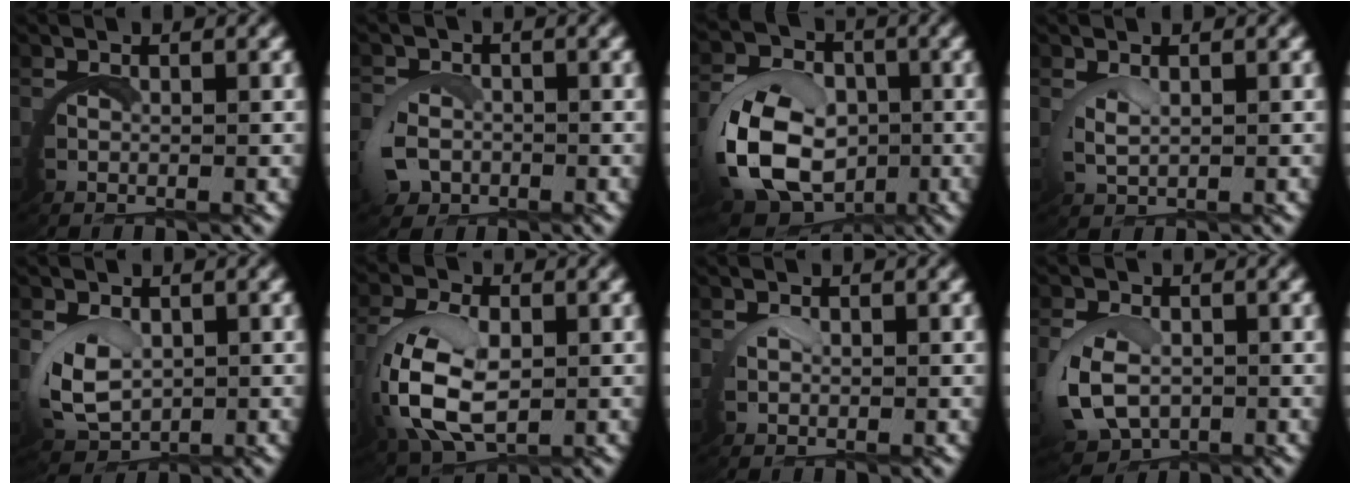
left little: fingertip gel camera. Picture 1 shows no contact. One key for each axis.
{"total": 2.3, "fx": -0.7, "fy": 1.9, "fz": 1.0, "tx": -0.034, "ty": -0.010, "tz": -0.014}
{"total": 9.4, "fx": -1.5, "fy": 7.3, "fz": 5.8, "tx": -0.146, "ty": -0.032, "tz": -0.020}
{"total": 1.3, "fx": 1.0, "fy": 0.2, "fz": 0.9, "tx": -0.029, "ty": -0.007, "tz": 0.027}
{"total": 4.2, "fx": 0.3, "fy": 3.0, "fz": 2.9, "tx": -0.091, "ty": -0.022, "tz": 0.020}
{"total": 7.8, "fx": 0.2, "fy": 5.2, "fz": 5.8, "tx": -0.159, "ty": -0.029, "tz": 0.022}
{"total": 0.6, "fx": 0.5, "fy": -0.2, "fz": 0.2, "tx": -0.017, "ty": -0.005, "tz": 0.011}
{"total": 5.3, "fx": -0.8, "fy": 4.0, "fz": 3.3, "tx": -0.097, "ty": -0.031, "tz": 0.002}